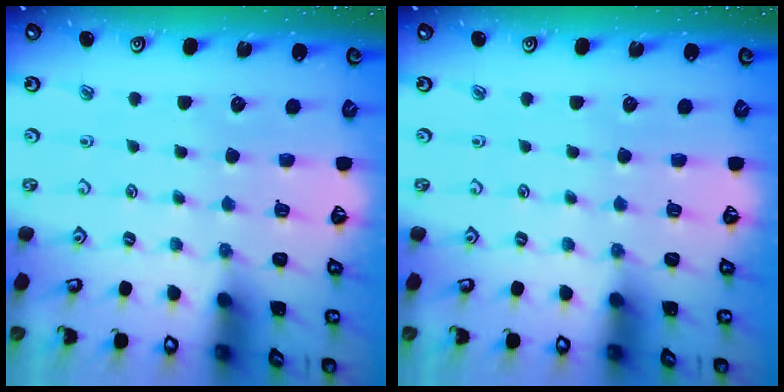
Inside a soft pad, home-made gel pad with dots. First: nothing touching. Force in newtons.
{"total": 0.0}